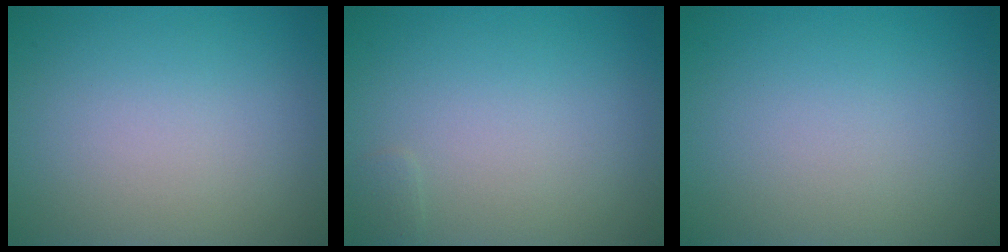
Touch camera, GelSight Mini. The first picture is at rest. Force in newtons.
{"total": 0.5, "press": 0.5, "slide": 0.0}
{"total": 0.0}